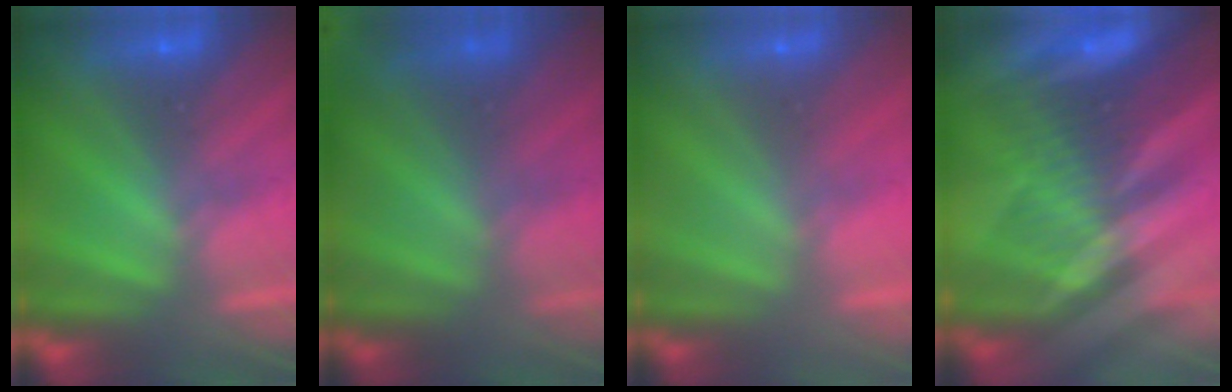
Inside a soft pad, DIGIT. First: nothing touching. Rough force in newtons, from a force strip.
{"total": 10.1}
{"total": 2.9}
{"total": 2.9}